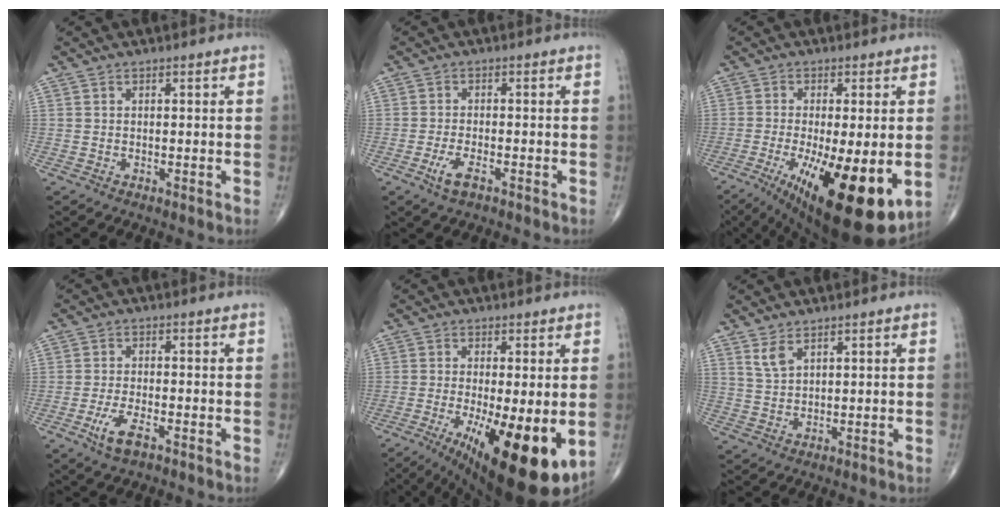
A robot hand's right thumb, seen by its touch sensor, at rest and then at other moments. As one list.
[{"total": 3.7, "force": [-2.0, 1.4, 2.8], "torque": [-0.062, 0.005, -0.035]}, {"total": 19.5, "force": [-5.9, 5.8, 17.7], "torque": [-0.259, -0.031, -0.074]}, {"total": 5.1, "force": [-2.7, 1.9, 4.0], "torque": [-0.083, 0.006, -0.046]}, {"total": 18.7, "force": [-5.4, 5.7, 17.0], "torque": [-0.230, -0.030, -0.063]}, {"total": 3.1, "force": [2.0, 1.2, 1.9], "torque": [-0.039, -0.010, 0.049]}]